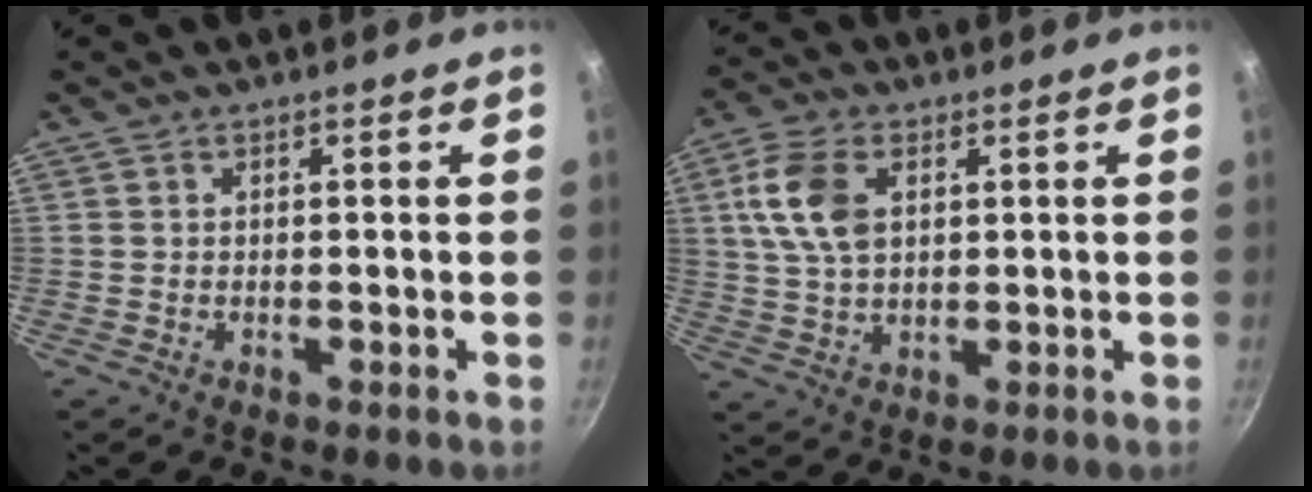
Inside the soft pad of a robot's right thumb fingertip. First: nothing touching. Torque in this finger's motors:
{"motor_torque": [-0.44, 2.01, 0.18, 0.36, 0.11]}